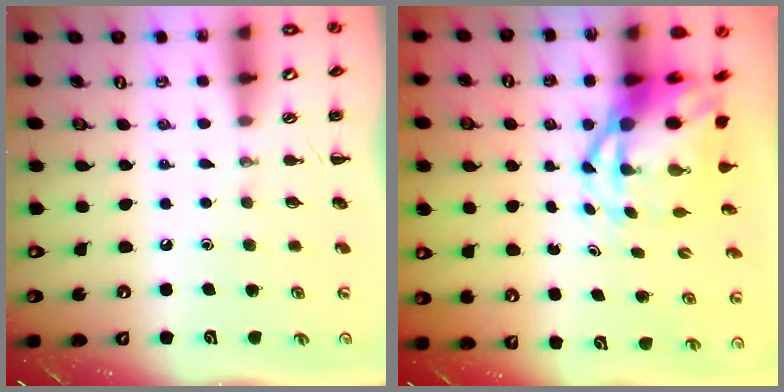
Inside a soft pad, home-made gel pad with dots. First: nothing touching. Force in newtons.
{"total": 8.3, "press": 8.0, "slide": 2.2}